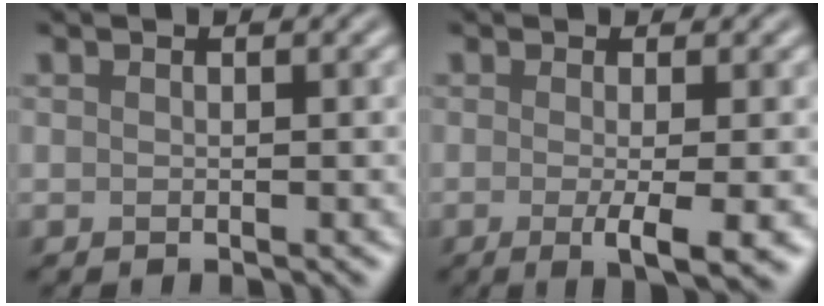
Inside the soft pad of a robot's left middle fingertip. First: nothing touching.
{"total": 3.9, "force": [-1.4, 0.4, 3.6], "torque": [-0.060, -0.003, -0.011]}